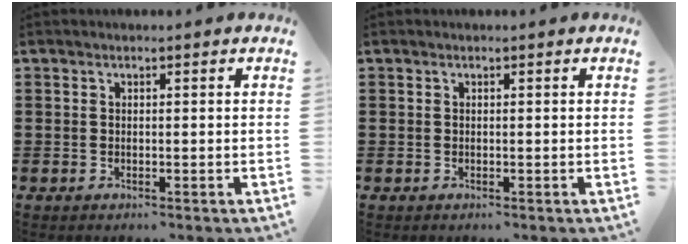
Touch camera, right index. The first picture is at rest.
{"total": 0.0}